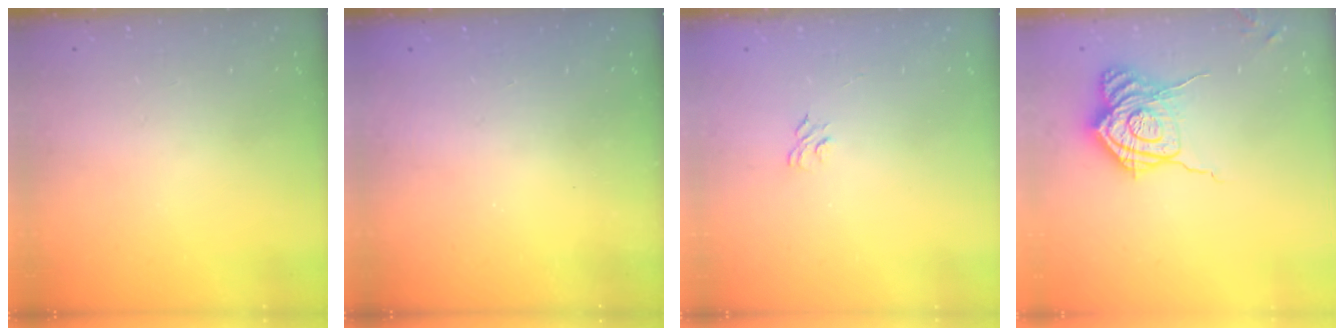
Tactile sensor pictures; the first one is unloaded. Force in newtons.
{"total": 2.6, "press": 2.4, "slide": 0.8}
{"total": 4.2, "press": 4.0, "slide": 1.1}
{"total": 16.2, "press": 16.2, "slide": 0.5}